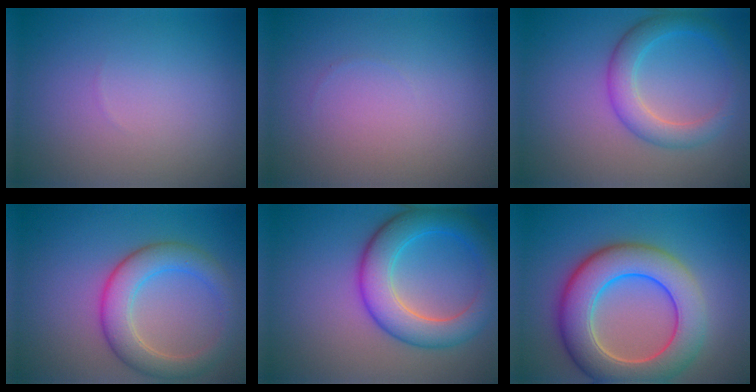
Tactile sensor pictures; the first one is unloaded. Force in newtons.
{"total": 0.0}
{"total": 3.7, "press": 3.7, "slide": 0.2}
{"total": 5.1, "press": 5.1, "slide": 0.3}
{"total": 6.8, "press": 6.8, "slide": 0.3}
{"total": 9.4, "press": 9.4, "slide": 0.5}